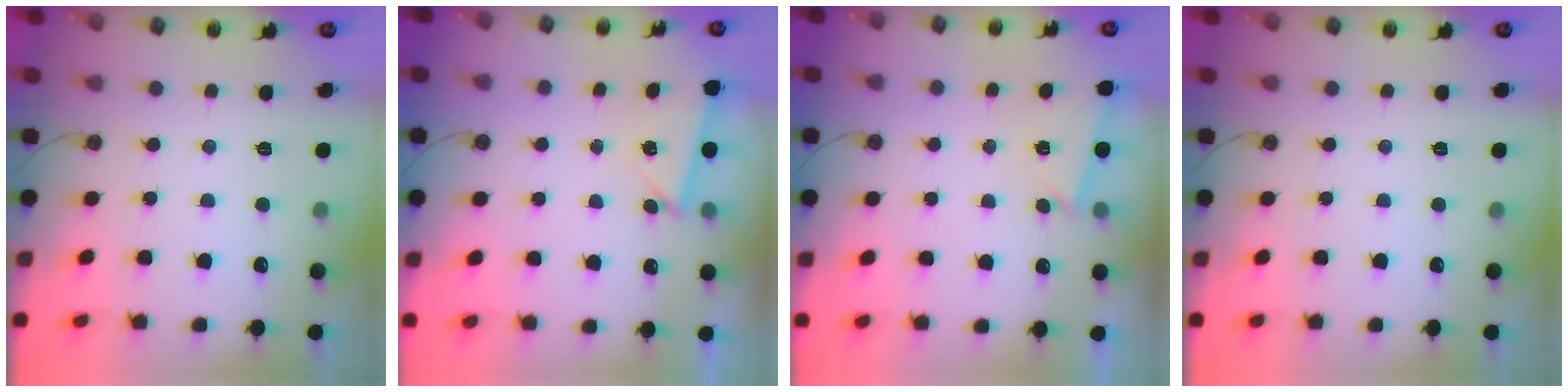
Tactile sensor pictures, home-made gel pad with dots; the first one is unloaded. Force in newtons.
{"total": 2.9, "press": 2.8, "slide": 0.6}
{"total": 2.4, "press": 1.8, "slide": 1.7}
{"total": 0.0}